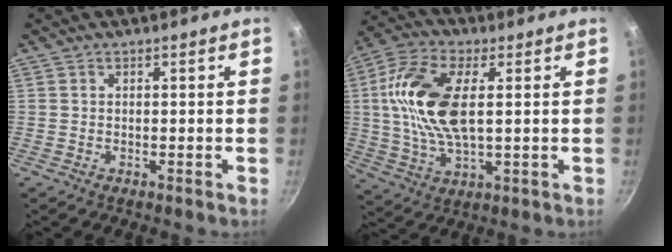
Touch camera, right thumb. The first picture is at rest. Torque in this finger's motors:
{"motor_torque": [1.63, 1.87, 1.48, -0.41, 0.50]}